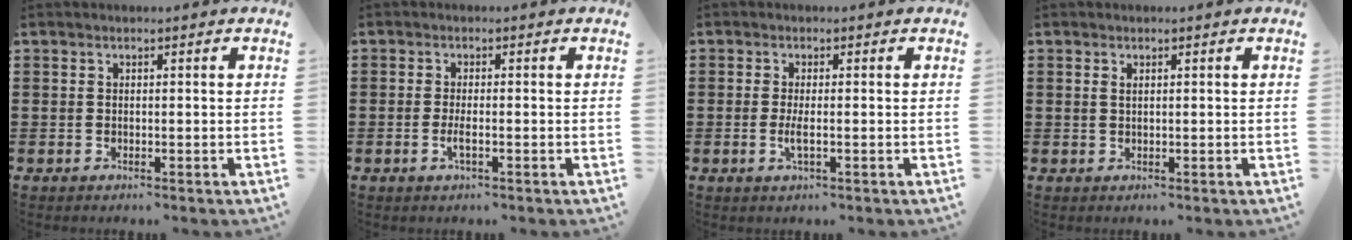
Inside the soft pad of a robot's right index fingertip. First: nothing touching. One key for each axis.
{"total": 2.0, "fx": -0.7, "fy": 0.3, "fz": 1.9, "tx": -0.041, "ty": -0.004, "tz": -0.015}
{"total": 2.4, "fx": -0.6, "fy": 0.4, "fz": 2.3, "tx": -0.048, "ty": -0.006, "tz": -0.013}
{"total": 0.7, "fx": 0.3, "fy": 0.3, "fz": 0.6, "tx": -0.013, "ty": 0.003, "tz": 0.005}